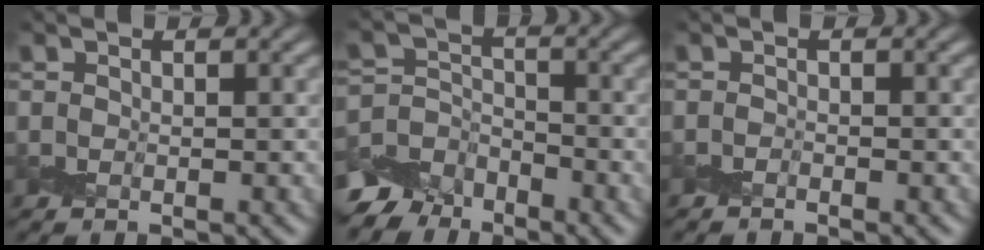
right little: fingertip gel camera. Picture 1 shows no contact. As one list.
[{"total": 5.4, "force": [-4.4, 2.9, 0.9], "torque": [-0.005, -0.006, -0.083]}, {"total": 0.7, "force": [-0.7, -0.2, -0.1], "torque": [0.003, 0.002, -0.016]}]